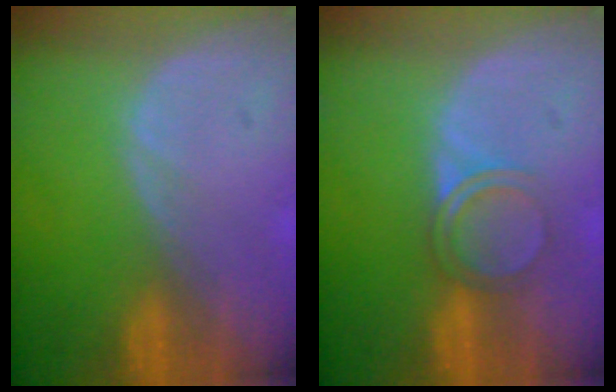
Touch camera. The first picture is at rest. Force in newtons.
{"total": 3.6, "press": 3.3, "slide": 1.2}